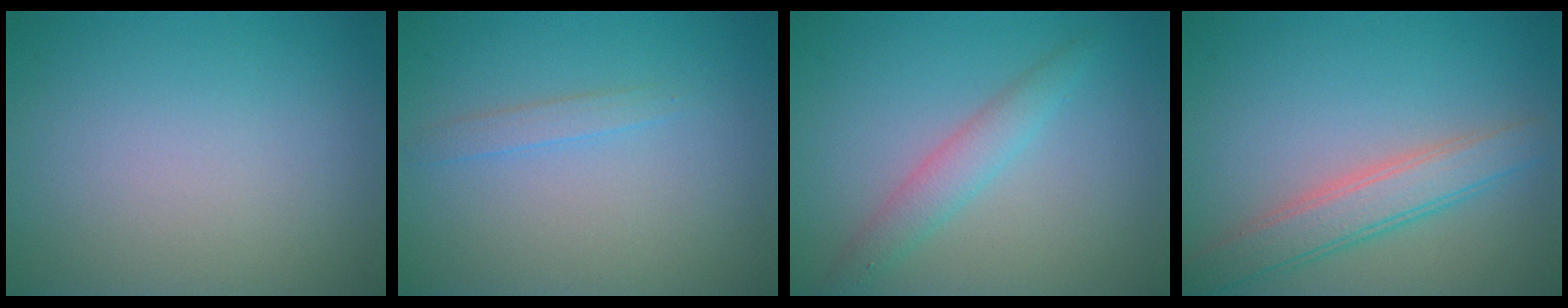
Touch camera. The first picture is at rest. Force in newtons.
{"total": 1.2, "press": 1.2, "slide": 0.1}
{"total": 2.5, "press": 2.5, "slide": 0.1}
{"total": 4.0, "press": 4.0, "slide": 0.1}